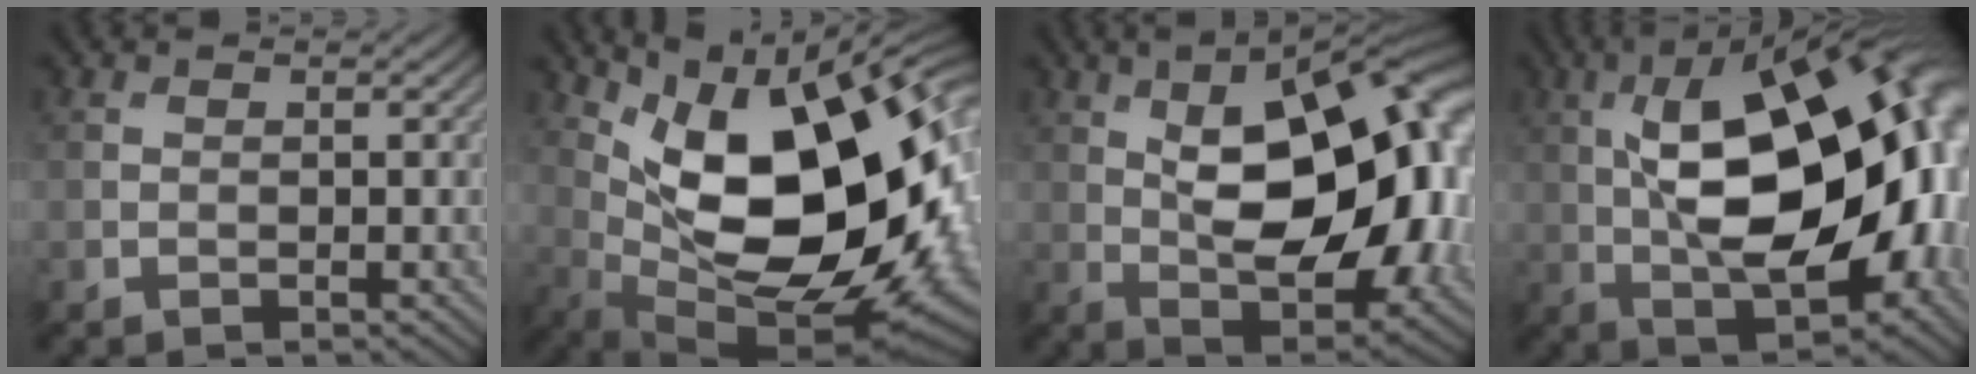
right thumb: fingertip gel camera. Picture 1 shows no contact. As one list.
[{"total": 19.8, "force": [3.5, 9.5, 17.0], "torque": [-0.267, 0.014, 0.058]}, {"total": 18.9, "force": [2.0, 9.2, 16.4], "torque": [-0.230, 0.018, 0.015]}, {"total": 20.4, "force": [1.1, 9.6, 17.9], "torque": [-0.272, 0.020, 0.001]}]